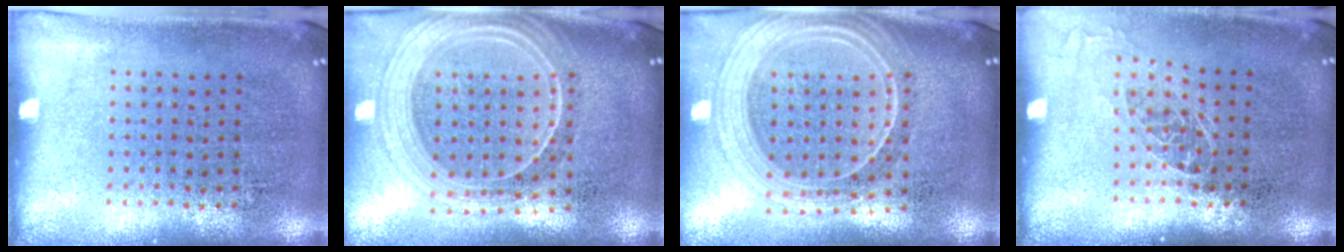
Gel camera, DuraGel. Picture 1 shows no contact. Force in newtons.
{"total": 2.3, "press": 2.1, "slide": 1.0}
{"total": 2.5, "press": 2.1, "slide": 1.2}
{"total": 1.1, "press": 0.9, "slide": 0.5}